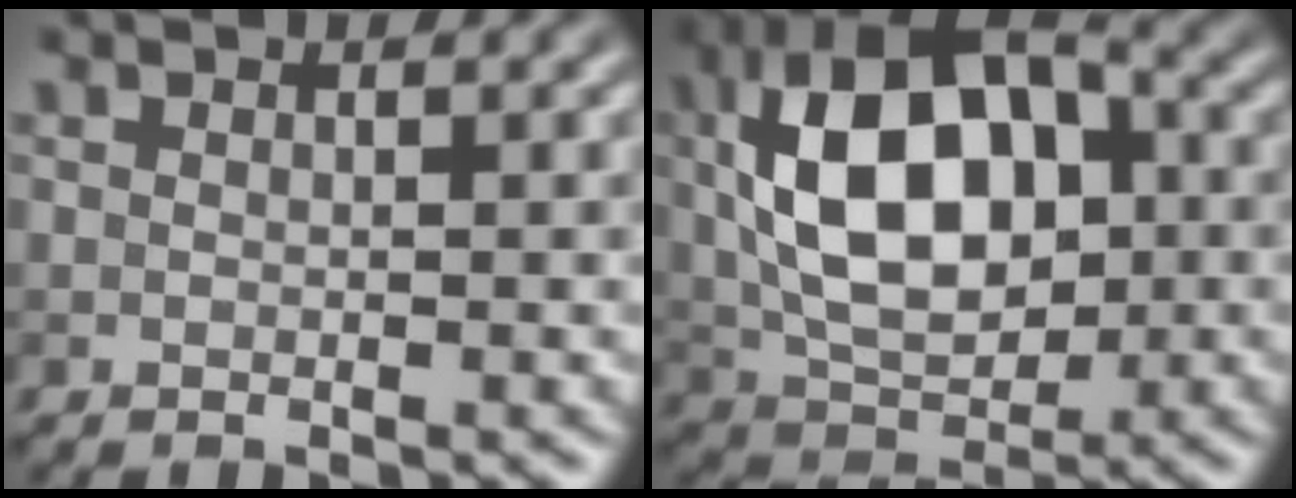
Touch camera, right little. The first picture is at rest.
{"total": 12.1, "force": [0.7, 7.1, 9.7], "torque": [-0.181, 0.015, 0.007]}